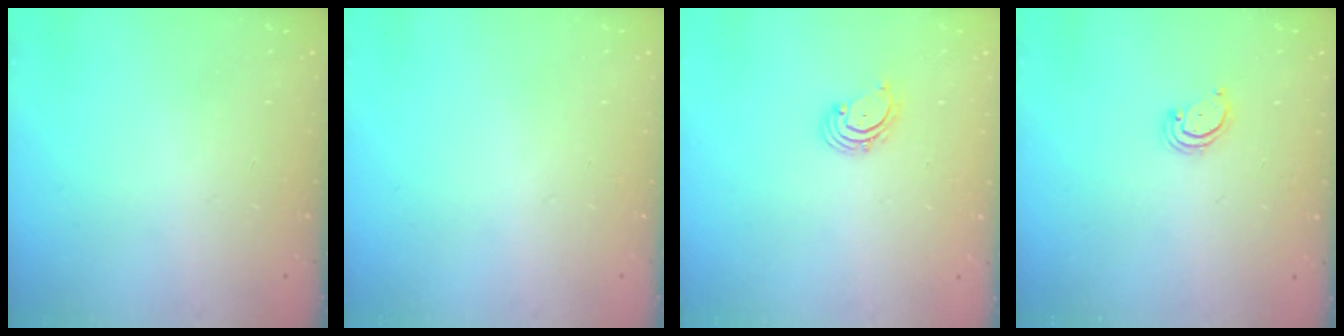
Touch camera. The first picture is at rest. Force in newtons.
{"total": 0.0}
{"total": 2.2, "press": 2.1, "slide": 0.7}
{"total": 2.8, "press": 2.8, "slide": 0.3}